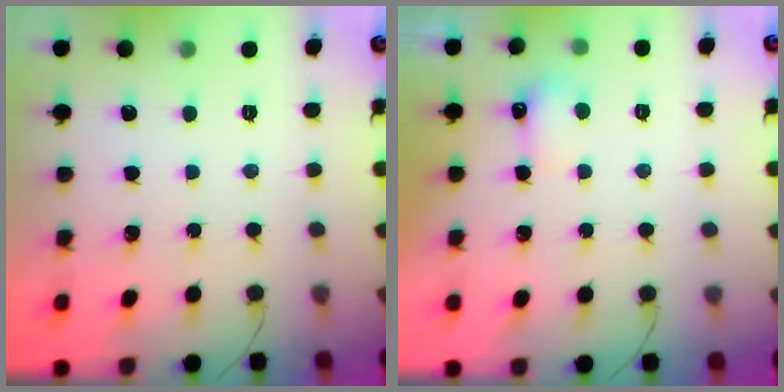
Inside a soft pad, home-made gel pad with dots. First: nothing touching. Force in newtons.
{"total": 4.8, "press": 4.7, "slide": 0.9}